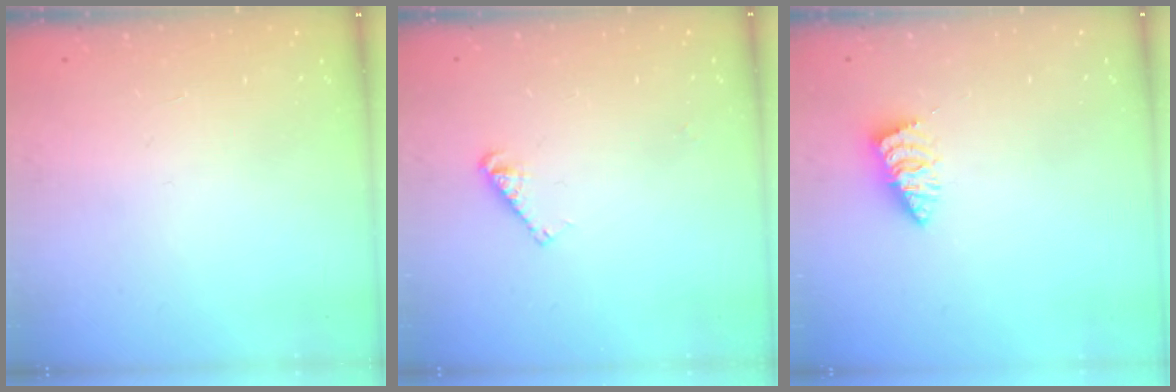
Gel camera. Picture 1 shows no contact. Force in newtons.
{"total": 3.8, "press": 3.8, "slide": 0.4}
{"total": 2.3, "press": 2.3, "slide": 0.1}